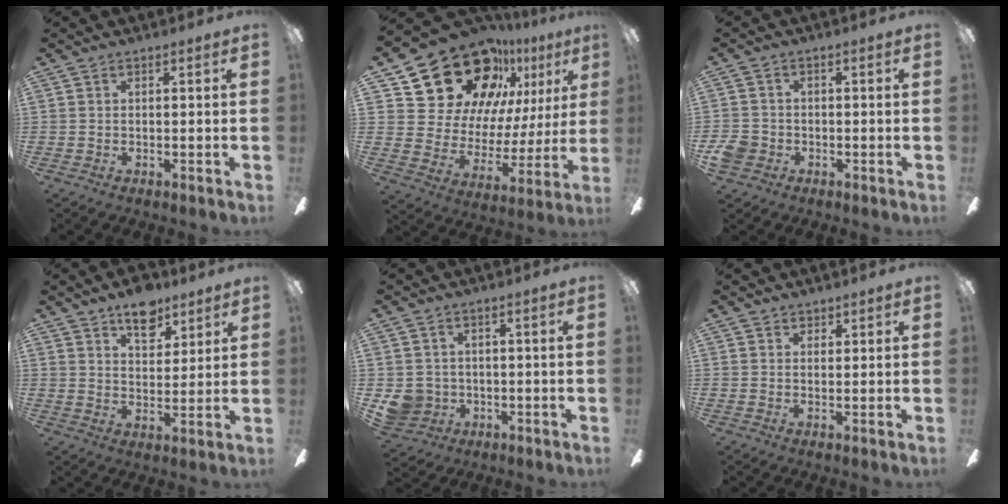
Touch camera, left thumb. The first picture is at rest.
{"total": 24.6, "force": [16.8, 14.6, 10.5], "torque": [-0.165, -0.110, 0.321]}
{"total": 4.8, "force": [-1.7, 4.1, 1.8], "torque": [-0.048, 0.010, -0.033]}
{"total": 9.4, "force": [6.4, 5.1, 4.7], "torque": [-0.052, -0.029, 0.111]}
{"total": 6.0, "force": [-0.5, 5.8, 1.4], "torque": [-0.041, 0.000, -0.007]}
{"total": 1.7, "force": [1.4, 0.9, 0.0], "torque": [0.007, -0.004, 0.027]}